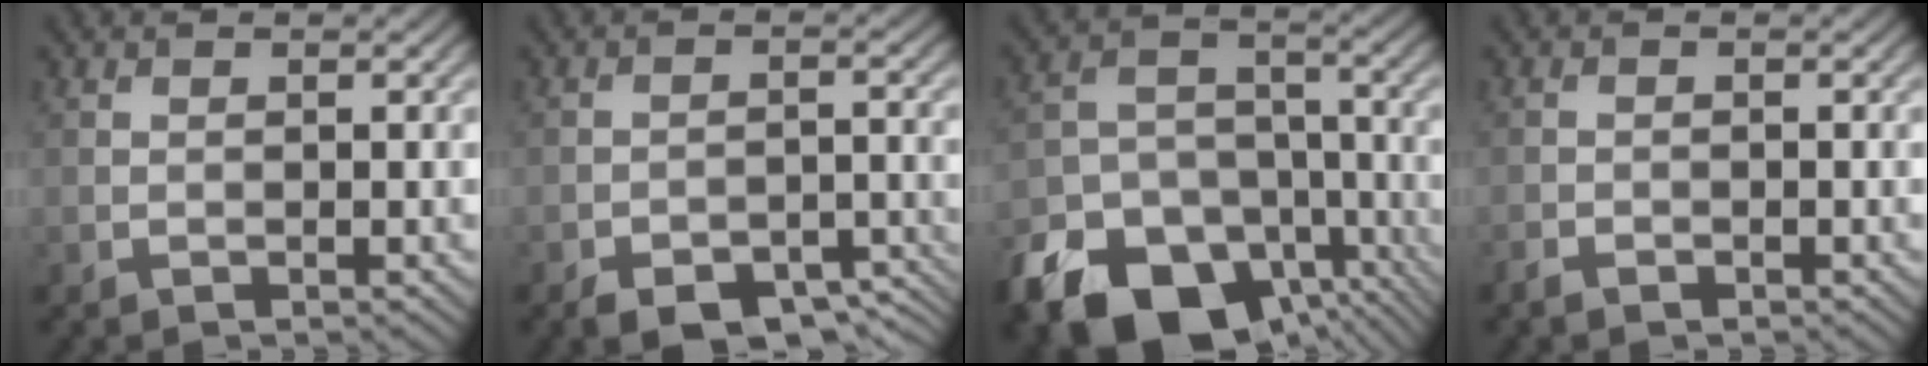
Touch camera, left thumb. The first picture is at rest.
{"total": 7.5, "force": [-5.5, 3.2, 3.8], "torque": [-0.053, -0.001, -0.082]}
{"total": 18.8, "force": [-11.7, 12.1, 8.5], "torque": [-0.199, -0.061, -0.164]}
{"total": 1.2, "force": [-1.0, 0.5, 0.4], "torque": [-0.009, -0.004, -0.022]}